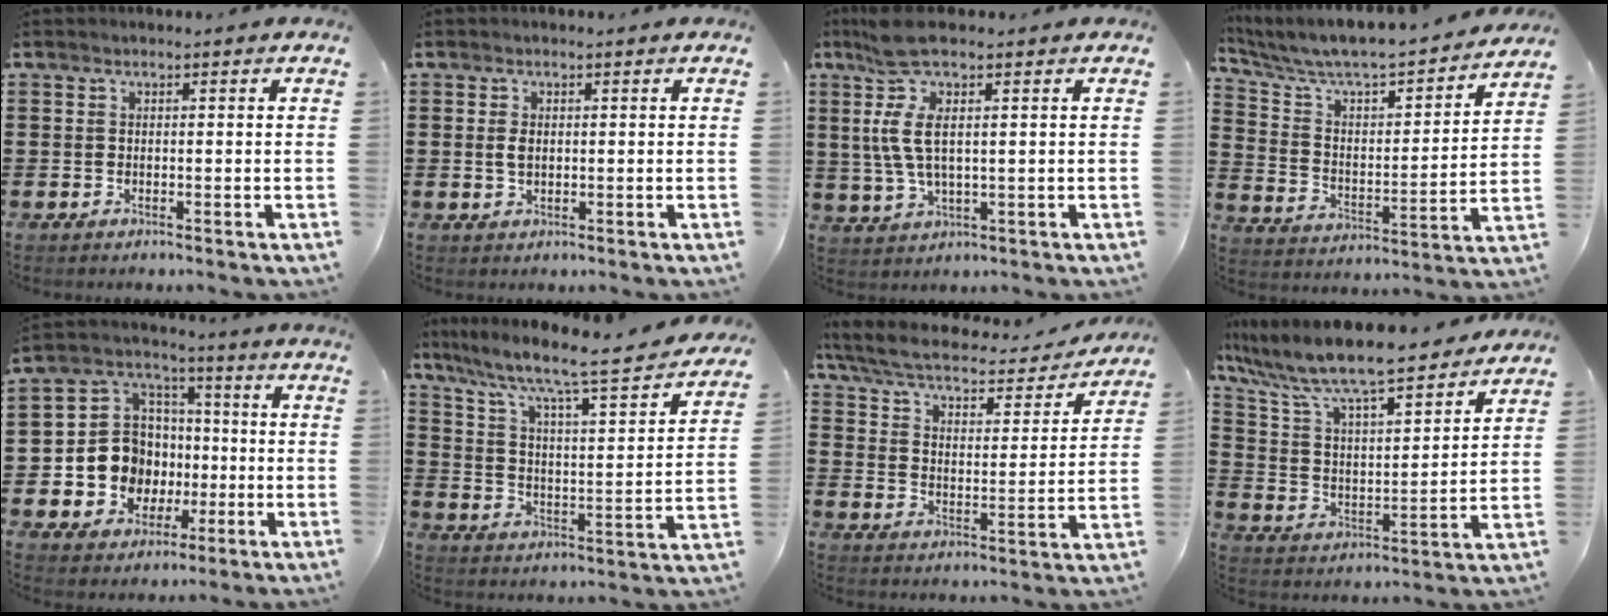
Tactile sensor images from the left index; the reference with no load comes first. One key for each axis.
{"total": 1.9, "fx": 0.3, "fy": 0.9, "fz": 1.6, "tx": -0.043, "ty": 0.001, "tz": 0.001}
{"total": 8.1, "fx": 2.3, "fy": 1.8, "fz": 7.6, "tx": -0.195, "ty": -0.013, "tz": 0.029}
{"total": 5.5, "fx": 5.0, "fy": 0.9, "fz": 2.1, "tx": -0.071, "ty": -0.049, "tz": 0.077}
{"total": 10.3, "fx": -1.5, "fy": 9.6, "fz": 3.5, "tx": -0.111, "ty": 0.007, "tz": -0.023}
{"total": 7.4, "fx": 5.8, "fy": 0.5, "fz": 4.6, "tx": -0.115, "ty": -0.051, "tz": 0.086}
{"total": 5.6, "fx": 4.8, "fy": 0.9, "fz": 2.8, "tx": -0.079, "ty": -0.036, "tz": 0.077}
{"total": 9.0, "fx": 8.1, "fy": 0.6, "fz": 4.0, "tx": -0.114, "ty": -0.058, "tz": 0.133}